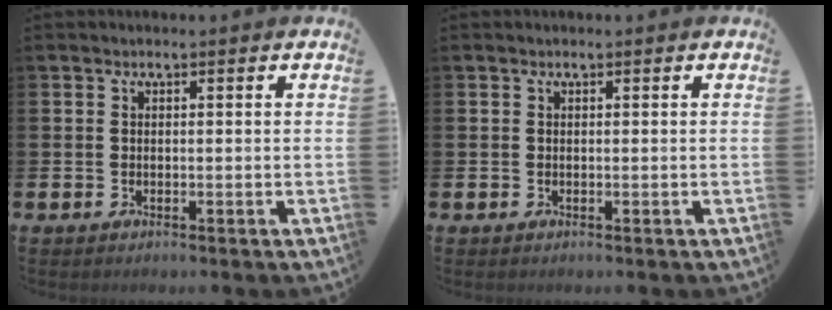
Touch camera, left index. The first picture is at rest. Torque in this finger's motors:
{"motor_torque": [0.16, -0.05, 0.10, -0.01]}